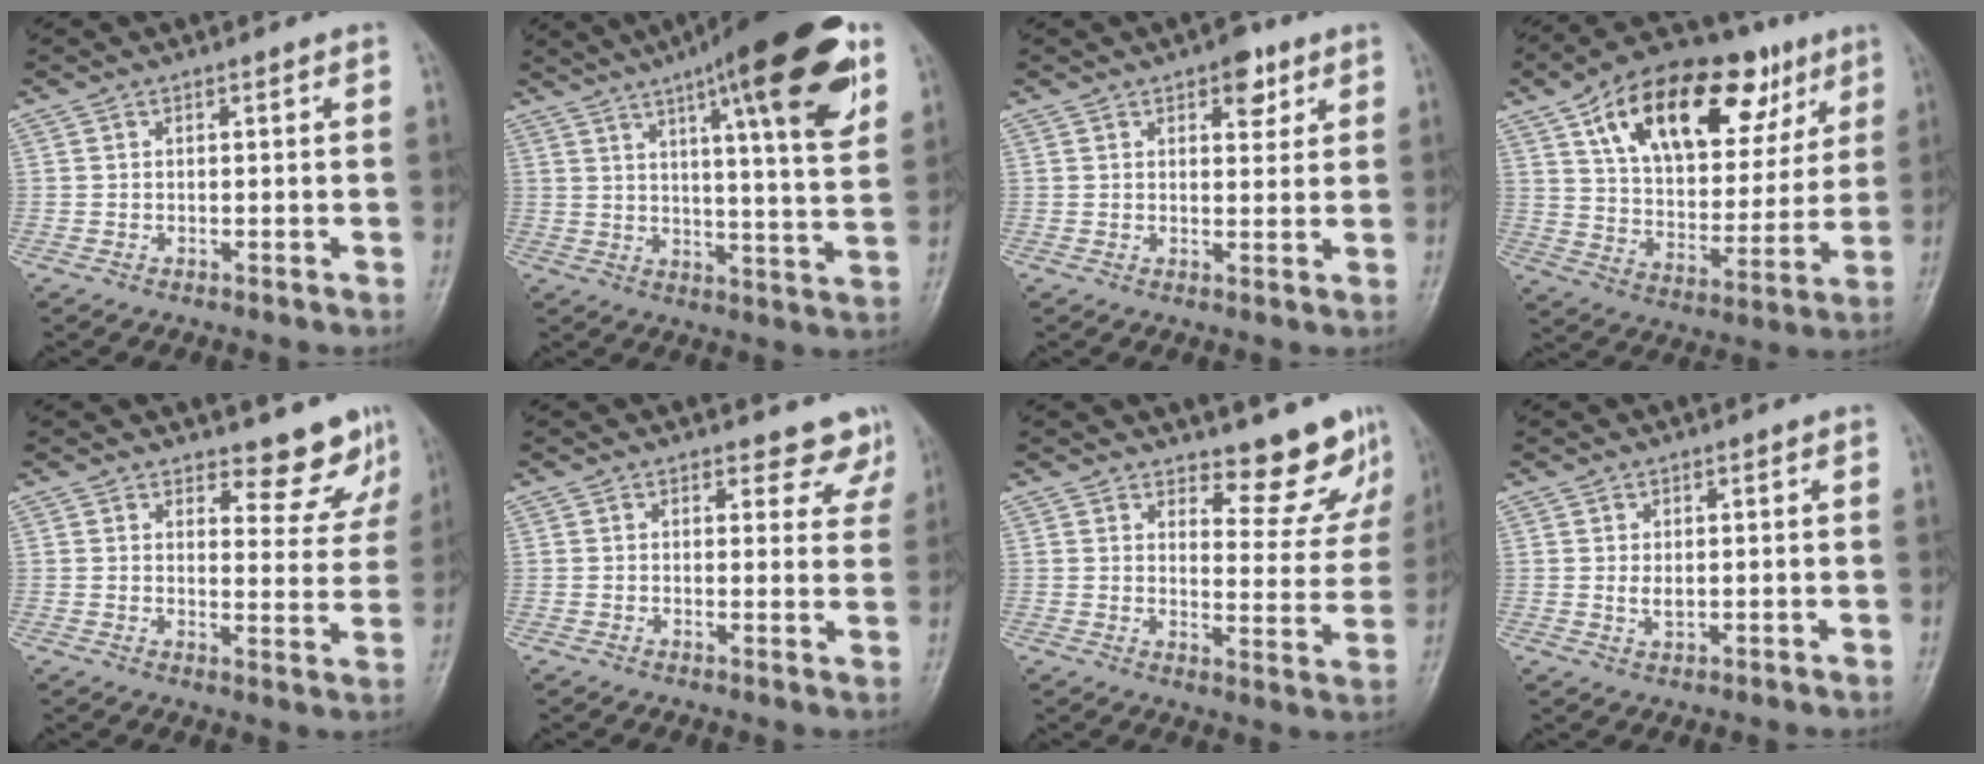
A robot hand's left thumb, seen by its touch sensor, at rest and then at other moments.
{"total": 22.8, "force": [11.6, 4.7, 19.1], "torque": [-0.257, -0.025, 0.164]}
{"total": 5.3, "force": [2.9, 2.8, 3.4], "torque": [-0.020, -0.011, 0.035]}
{"total": 27.3, "force": [13.2, 14.4, 19.0], "torque": [-0.258, 0.000, 0.214]}
{"total": 8.1, "force": [7.2, 3.1, 2.2], "torque": [0.007, -0.059, 0.083]}
{"total": 5.9, "force": [5.2, 2.7, 0.6], "torque": [0.033, -0.029, 0.041]}
{"total": 9.8, "force": [8.6, 3.4, 3.3], "torque": [-0.008, -0.082, 0.110]}
{"total": 2.1, "force": [0.5, 1.3, 1.6], "torque": [-0.023, -0.007, 0.011]}